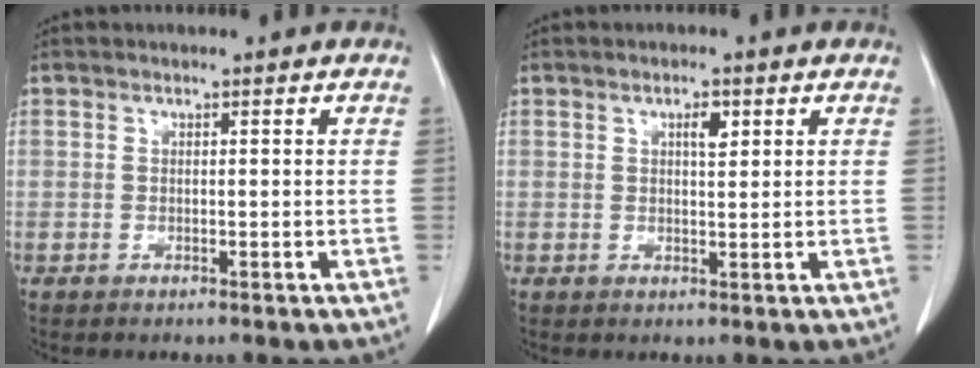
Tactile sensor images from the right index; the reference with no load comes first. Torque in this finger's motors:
{"motor_torque": [0.01, 0.01, 0.00, 0.04]}